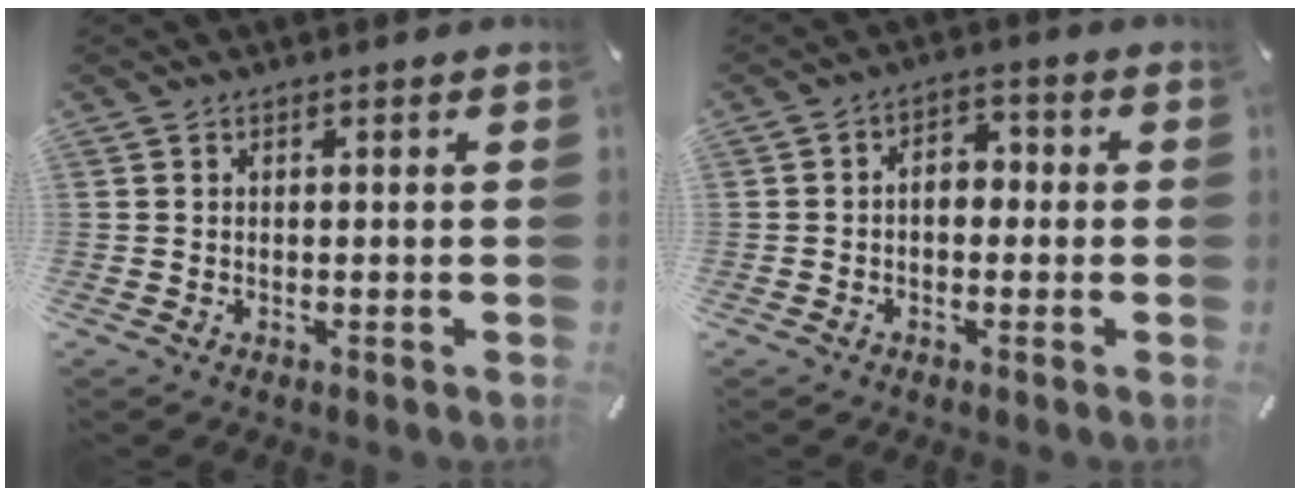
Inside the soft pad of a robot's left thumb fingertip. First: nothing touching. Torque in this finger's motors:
{"motor_torque": [0.55, 1.13, 0.10, -0.47, 0.20]}